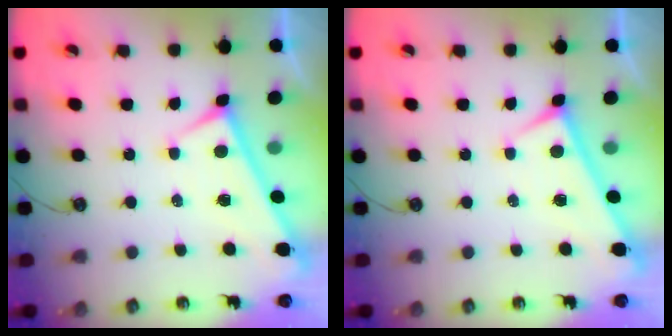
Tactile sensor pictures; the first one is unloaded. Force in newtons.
{"total": 0.0}